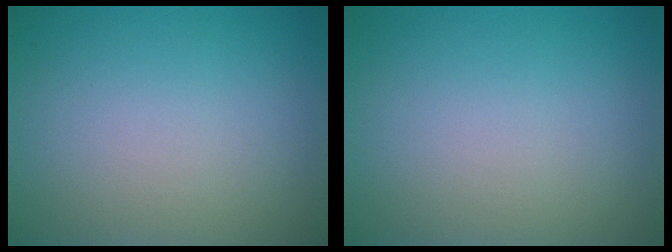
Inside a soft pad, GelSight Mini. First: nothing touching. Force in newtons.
{"total": 0.0}